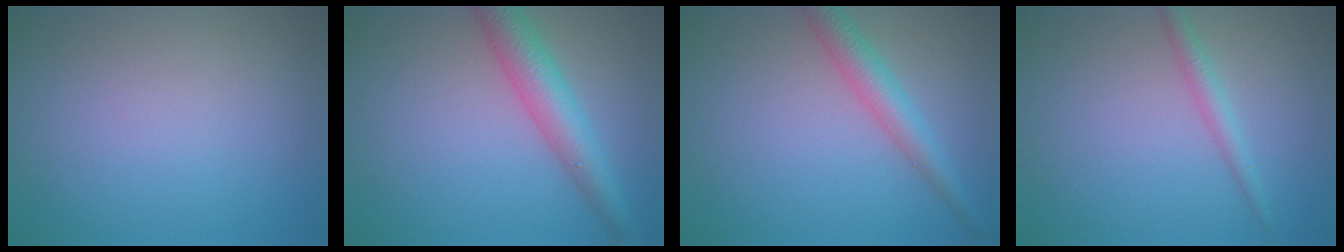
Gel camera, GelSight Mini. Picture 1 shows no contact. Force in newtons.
{"total": 4.9, "press": 4.9, "slide": 0.1}
{"total": 3.4, "press": 3.4, "slide": 0.1}
{"total": 1.7, "press": 1.7, "slide": 0.0}